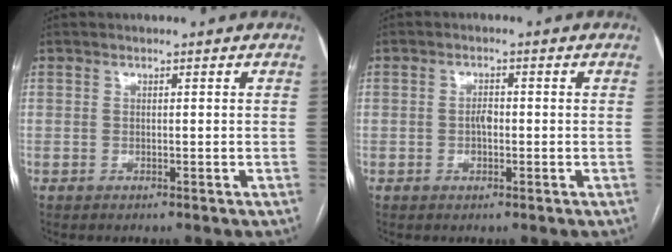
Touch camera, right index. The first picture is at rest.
{"total": 2.0, "force": [-0.4, 1.1, 1.6], "torque": [-0.025, 0.004, -0.005]}